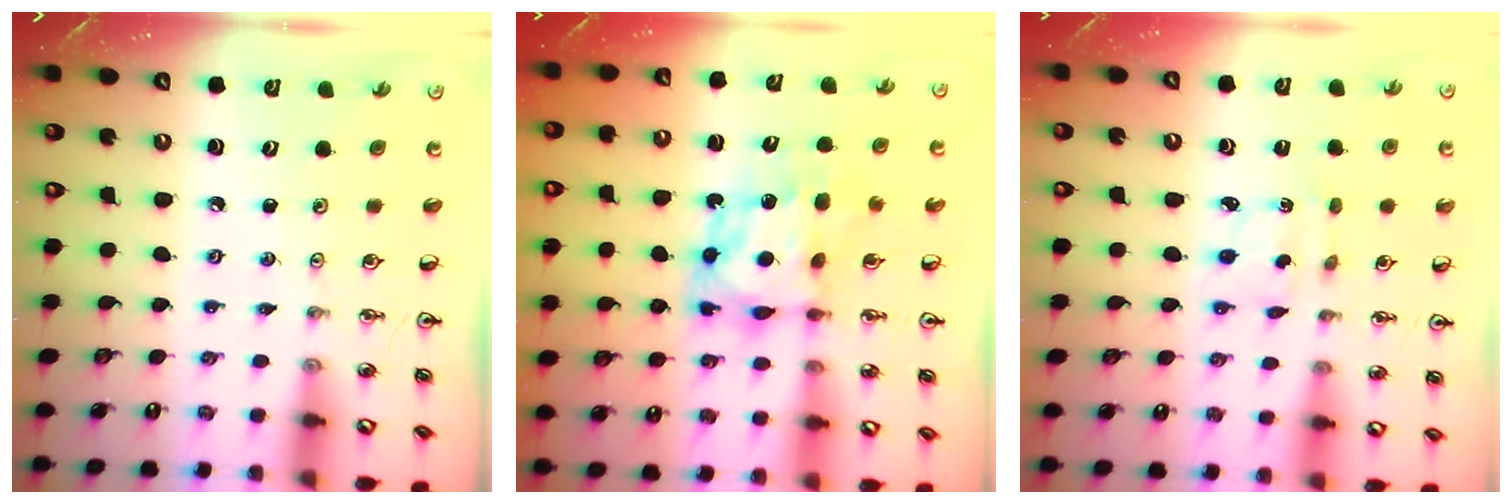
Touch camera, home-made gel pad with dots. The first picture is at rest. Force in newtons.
{"total": 7.3, "press": 7.3, "slide": 0.6}
{"total": 2.9, "press": 2.8, "slide": 0.6}